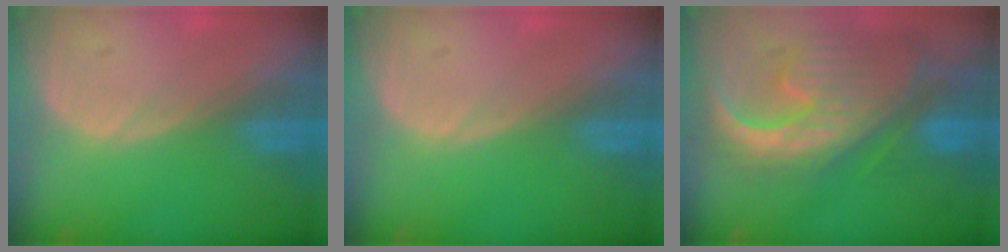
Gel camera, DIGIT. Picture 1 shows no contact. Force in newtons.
{"total": 0.0}
{"total": 13.2, "press": 11.4, "slide": 6.7}